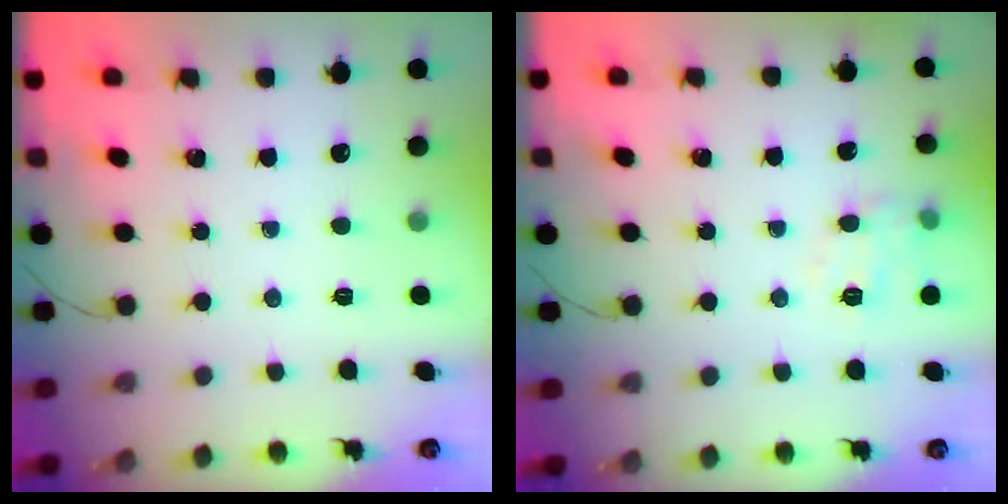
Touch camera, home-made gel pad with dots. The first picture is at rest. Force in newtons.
{"total": 9.4, "press": 9.4, "slide": 0.6}